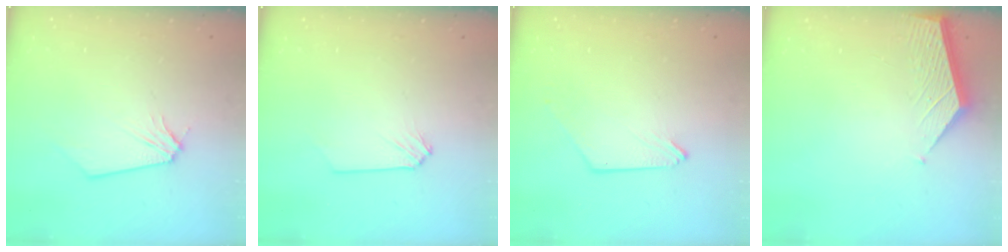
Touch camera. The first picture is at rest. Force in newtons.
{"total": 0.0}
{"total": 0.0}
{"total": 3.7, "press": 3.7, "slide": 0.3}